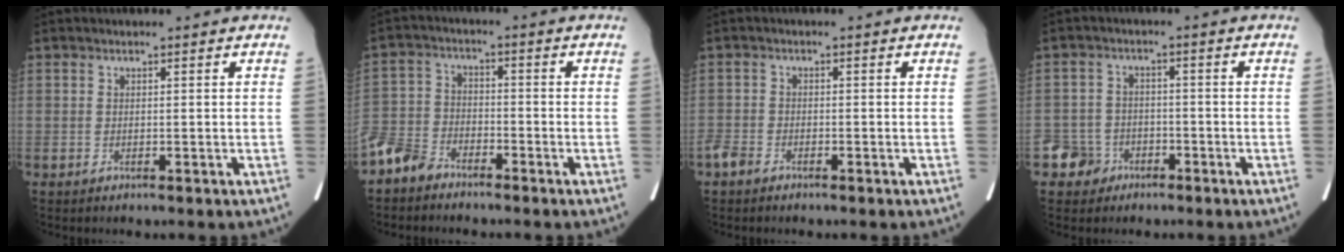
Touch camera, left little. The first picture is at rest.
{"total": 5.9, "force": [-4.9, 2.9, 1.5], "torque": [-0.038, -0.006, -0.106]}
{"total": 2.1, "force": [-1.7, 1.0, 0.8], "torque": [-0.021, 0.000, -0.031]}
{"total": 4.7, "force": [-2.7, 3.8, 0.3], "torque": [-0.005, 0.012, -0.046]}